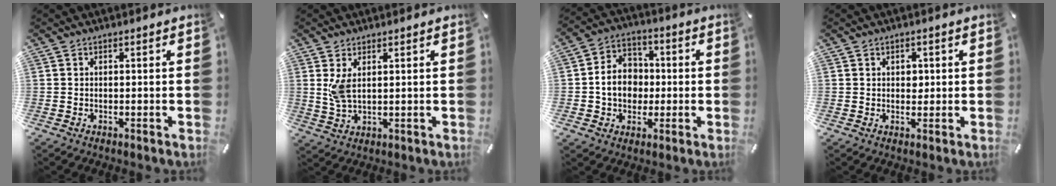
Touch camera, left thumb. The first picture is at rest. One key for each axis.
{"total": 5.1, "fx": 1.7, "fy": 2.3, "fz": 4.2, "tx": -0.093, "ty": 0.000, "tz": 0.029}
{"total": 10.1, "fx": -0.7, "fy": 8.7, "fz": 5.2, "tx": -0.102, "ty": 0.017, "tz": -0.013}
{"total": 2.2, "fx": 0.3, "fy": 1.8, "fz": 1.1, "tx": -0.009, "ty": 0.000, "tz": 0.000}